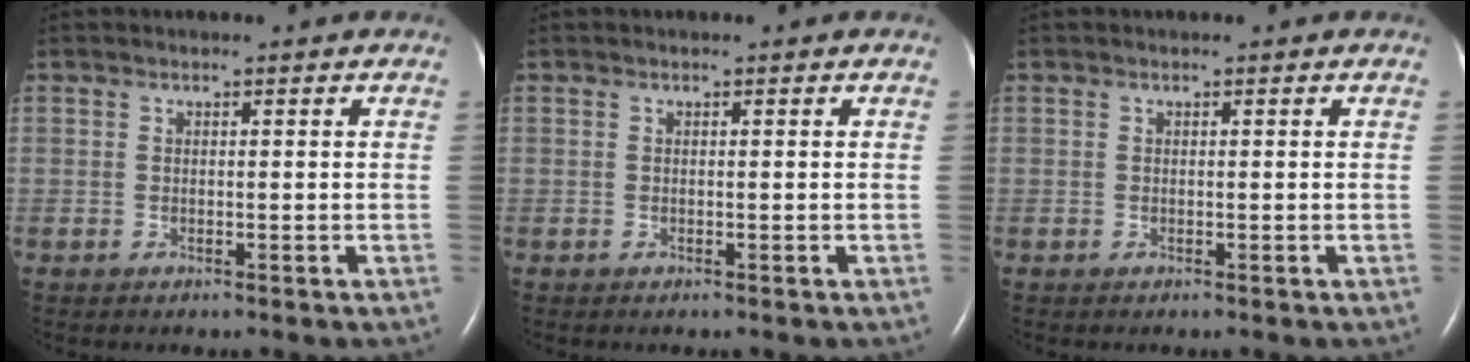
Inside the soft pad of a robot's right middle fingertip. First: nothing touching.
{"total": 0.0}
{"total": 0.0}